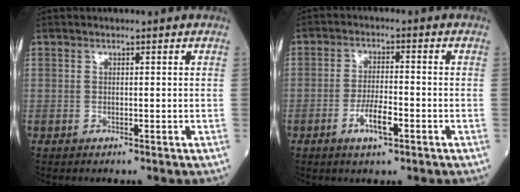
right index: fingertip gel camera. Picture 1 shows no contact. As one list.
[{"total": 4.9, "force": [-2.2, 1.0, 4.3], "torque": [-0.083, -0.001, -0.040]}]